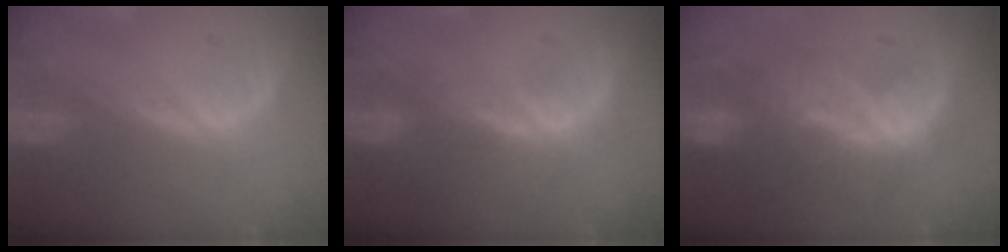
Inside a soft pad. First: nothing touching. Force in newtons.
{"total": 1.4, "press": 1.4, "slide": 0.1}
{"total": 8.3, "press": 8.0, "slide": 2.4}